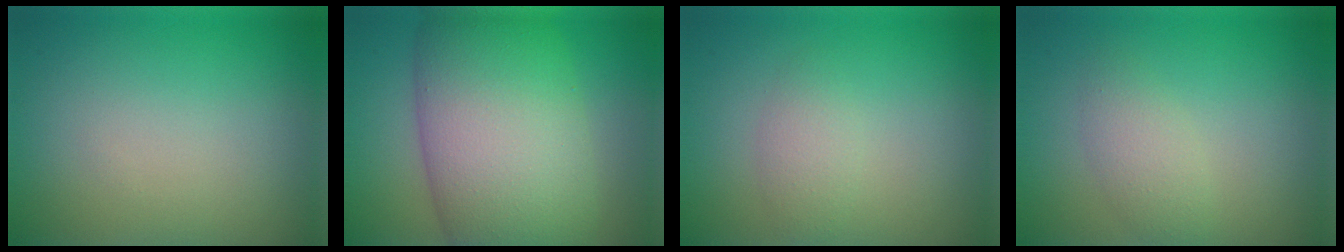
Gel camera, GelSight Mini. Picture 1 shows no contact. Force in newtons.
{"total": 13.9, "press": 13.9, "slide": 0.7}
{"total": 1.8, "press": 1.8, "slide": 0.0}
{"total": 2.1, "press": 2.1, "slide": 0.2}